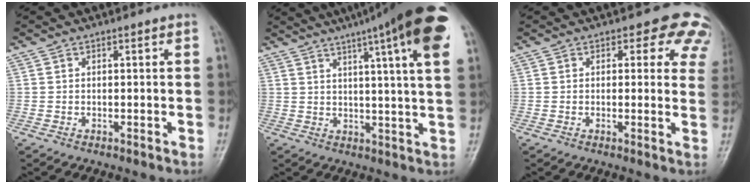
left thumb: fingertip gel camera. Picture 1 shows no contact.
{"total": 20.3, "force": [11.2, 2.2, 16.8], "torque": [-0.235, -0.009, 0.134]}
{"total": 7.8, "force": [5.5, 4.5, 3.2], "torque": [0.014, -0.018, 0.035]}